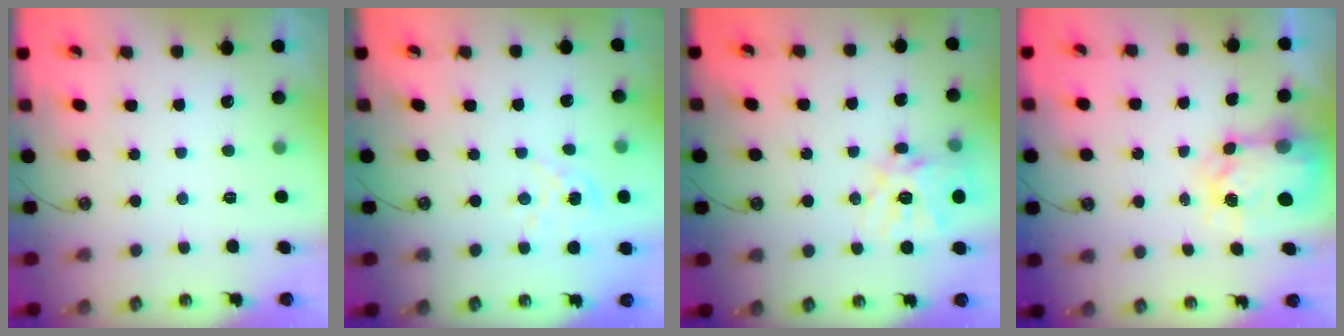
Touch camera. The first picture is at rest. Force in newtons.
{"total": 2.6, "press": 2.6, "slide": 0.4}
{"total": 15.1, "press": 15.0, "slide": 1.5}
{"total": 5.4, "press": 5.3, "slide": 0.8}